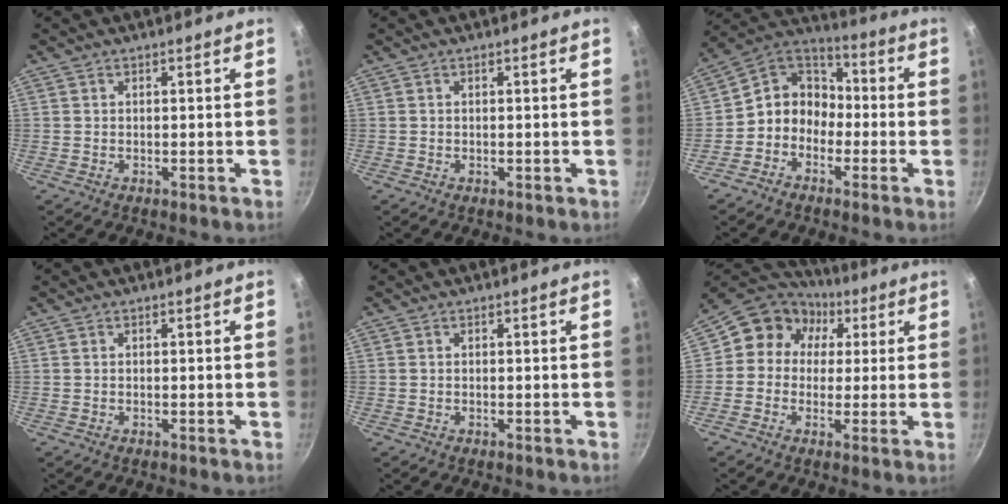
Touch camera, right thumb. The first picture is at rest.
{"total": 0.0}
{"total": 9.8, "force": [-2.5, 8.3, 4.6], "torque": [-0.036, 0.049, -0.074]}
{"total": 0.0}
{"total": 0.0}
{"total": 11.8, "force": [2.5, 10.4, 5.0], "torque": [-0.056, 0.020, 0.015]}